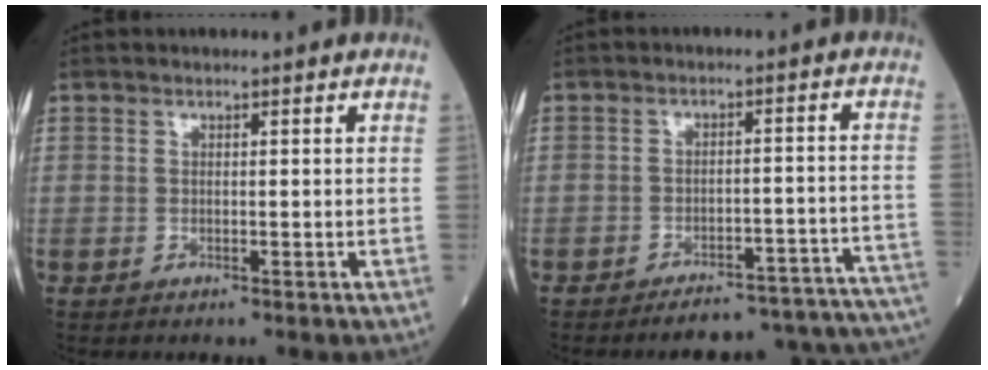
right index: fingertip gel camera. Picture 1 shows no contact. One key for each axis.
{"total": 17.0, "fx": -16.4, "fy": 1.9, "fz": 3.8, "tx": 0.018, "ty": 0.029, "tz": -0.195}